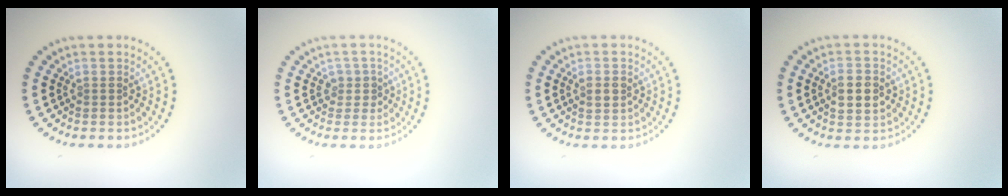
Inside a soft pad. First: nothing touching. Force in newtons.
{"total": 1.5, "press": 1.2, "slide": 0.9}
{"total": 1.0, "press": 1.0, "slide": 0.0}
{"total": 2.9, "press": 2.9, "slide": 0.2}